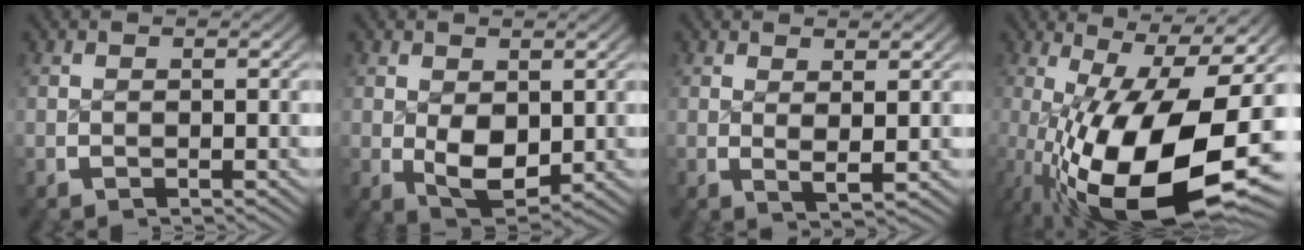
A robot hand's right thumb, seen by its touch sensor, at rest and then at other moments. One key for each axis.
{"total": 4.8, "fx": -0.1, "fy": 3.2, "fz": 3.6, "tx": -0.076, "ty": -0.033, "tz": 0.014}
{"total": 1.9, "fx": 0.9, "fy": 0.5, "fz": 1.7, "tx": -0.031, "ty": -0.009, "tz": 0.021}
{"total": 20.3, "fx": -3.0, "fy": 10.3, "fz": 17.2, "tx": -0.314, "ty": -0.078, "tz": 0.004}